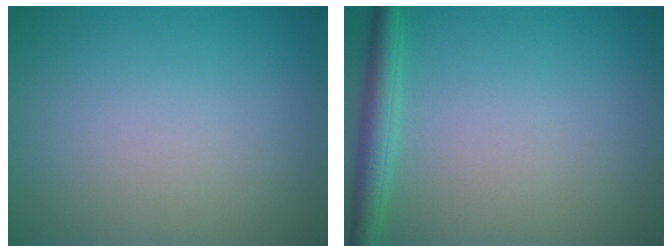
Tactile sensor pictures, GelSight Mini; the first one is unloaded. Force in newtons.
{"total": 2.7, "press": 2.7, "slide": 0.1}